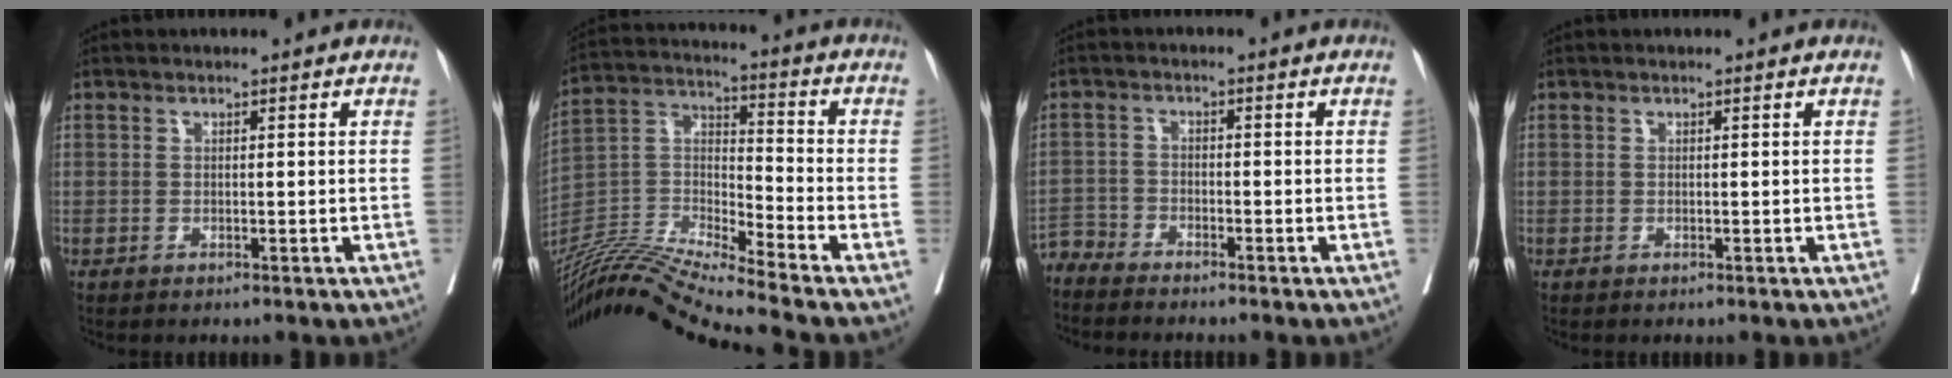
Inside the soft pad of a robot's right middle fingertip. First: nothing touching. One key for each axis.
{"total": 15.4, "fx": -14.3, "fy": -2.3, "fz": 5.3, "tx": -0.097, "ty": 0.015, "tz": -0.270}
{"total": 3.8, "fx": -3.8, "fy": -0.1, "fz": -0.4, "tx": 0.018, "ty": -0.012, "tz": -0.076}
{"total": 0.0}